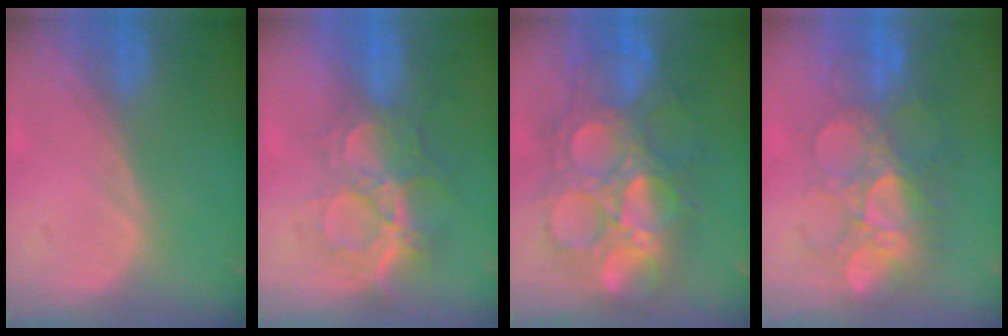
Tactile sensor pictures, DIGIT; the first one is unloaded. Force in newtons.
{"total": 9.4, "press": 8.0, "slide": 5.0}
{"total": 12.2, "press": 12.1, "slide": 1.4}
{"total": 9.0, "press": 8.8, "slide": 1.8}